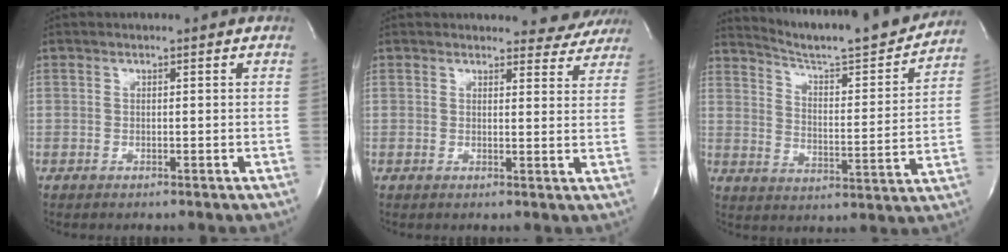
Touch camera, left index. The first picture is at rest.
{"total": 6.8, "force": [6.5, 1.8, -0.1], "torque": [0.026, -0.019, 0.048]}
{"total": 19.7, "force": [18.3, 0.7, 7.1], "torque": [-0.115, -0.042, 0.256]}